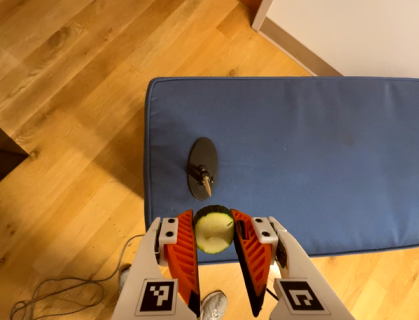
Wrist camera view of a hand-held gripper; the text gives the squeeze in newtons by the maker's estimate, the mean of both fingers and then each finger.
{"total": 9.4, "left": 9.2, "right": 9.7}